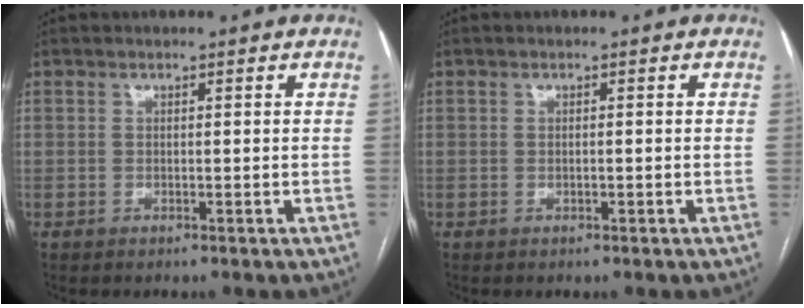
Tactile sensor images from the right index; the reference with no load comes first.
{"total": 0.0}